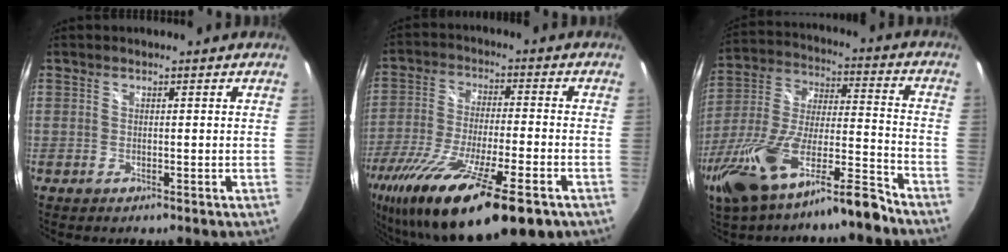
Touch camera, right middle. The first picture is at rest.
{"total": 24.5, "force": [-16.1, 5.1, 17.7], "torque": [-0.340, -0.069, -0.271]}
{"total": 20.1, "force": [-14.5, 4.1, 13.3], "torque": [-0.269, -0.022, -0.258]}